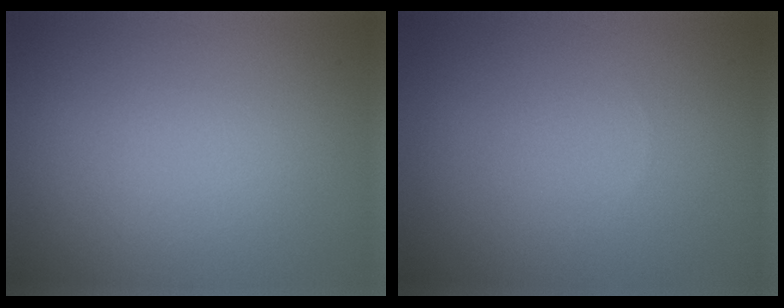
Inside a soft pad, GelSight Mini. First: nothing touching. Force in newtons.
{"total": 0.0}